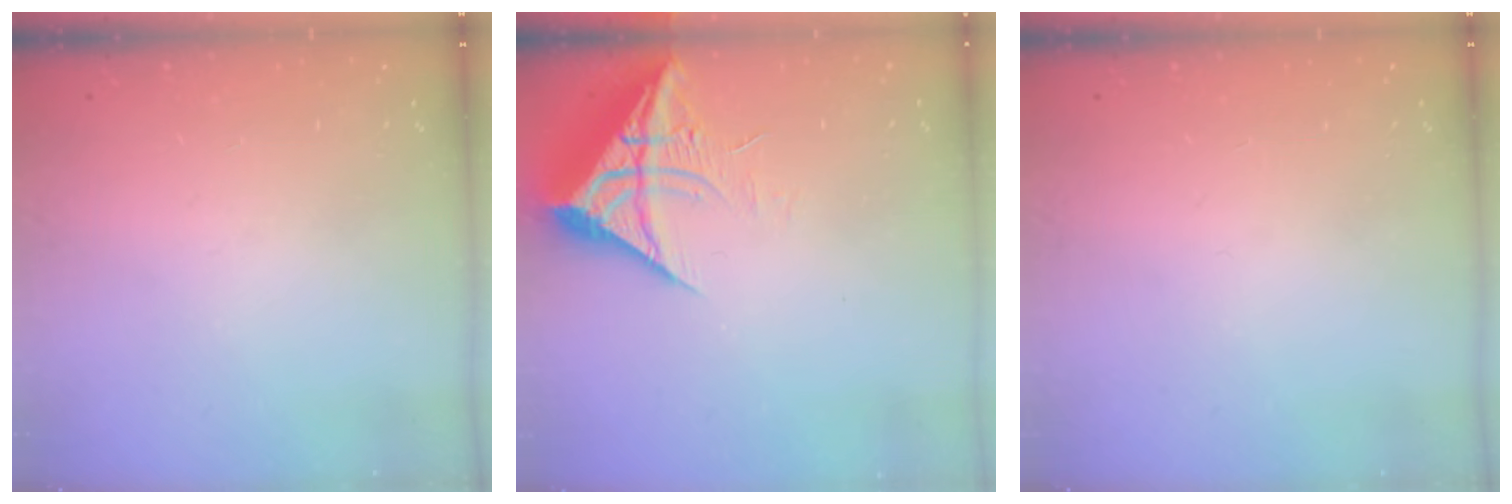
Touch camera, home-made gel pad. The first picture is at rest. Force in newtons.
{"total": 10.3, "press": 10.3, "slide": 1.1}
{"total": 0.0}